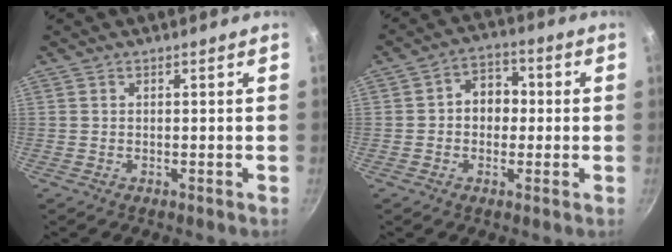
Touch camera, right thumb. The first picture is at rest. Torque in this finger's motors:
{"motor_torque": [-0.29, 0.48, 0.32, -0.15, 0.05]}